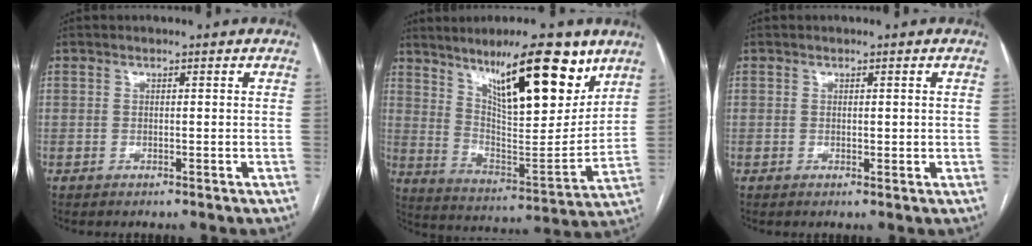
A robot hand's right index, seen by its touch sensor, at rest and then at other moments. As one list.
[{"total": 19.6, "force": [12.3, 4.1, 14.7], "torque": [-0.231, -0.011, 0.209]}, {"total": 1.2, "force": [0.2, 0.8, 0.9], "torque": [-0.010, -0.002, 0.003]}]